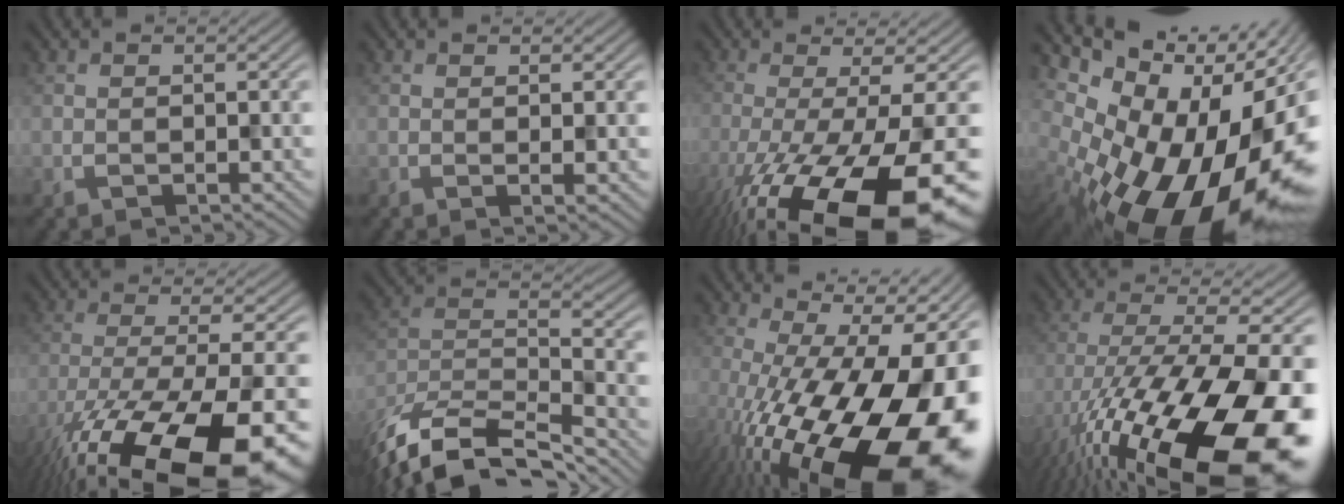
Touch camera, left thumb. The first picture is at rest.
{"total": 1.4, "force": [0.3, 0.3, 1.3], "torque": [-0.014, 0.005, 0.010]}
{"total": 17.9, "force": [-8.7, 4.7, 15.0], "torque": [-0.228, -0.036, -0.121]}
{"total": 20.0, "force": [-6.2, 12.0, 14.8], "torque": [-0.228, -0.028, -0.086]}
{"total": 18.0, "force": [-11.7, 5.5, 12.6], "torque": [-0.210, -0.043, -0.162]}
{"total": 12.8, "force": [-11.3, 3.4, 4.9], "torque": [-0.108, -0.004, -0.201]}
{"total": 20.2, "force": [-6.6, 8.3, 17.2], "torque": [-0.238, -0.024, -0.092]}
{"total": 19.4, "force": [-10.2, 6.2, 15.3], "torque": [-0.264, -0.034, -0.145]}